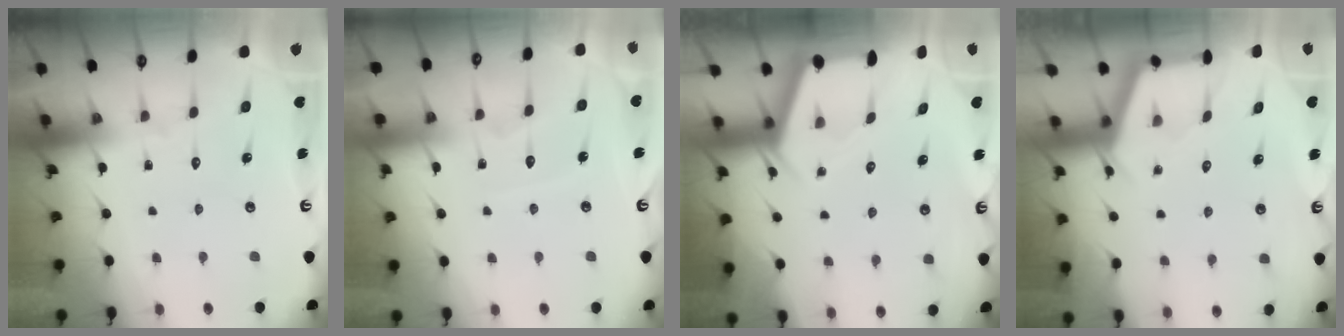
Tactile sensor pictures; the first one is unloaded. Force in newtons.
{"total": 6.1, "press": 6.0, "slide": 0.7}
{"total": 2.4, "press": 2.4, "slide": 0.3}
{"total": 2.9, "press": 2.9, "slide": 0.3}